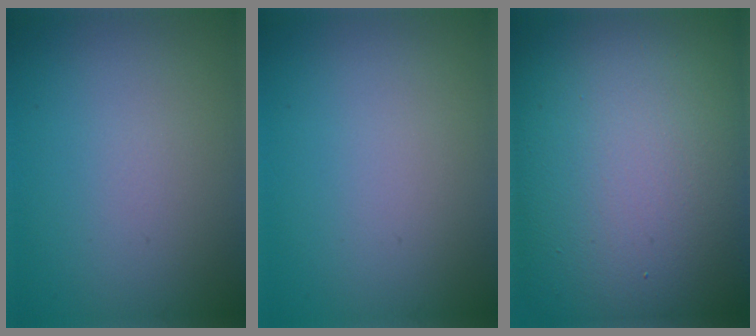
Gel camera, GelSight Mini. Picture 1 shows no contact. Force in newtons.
{"total": 0.0}
{"total": 21.1, "press": 21.1, "slide": 0.8}